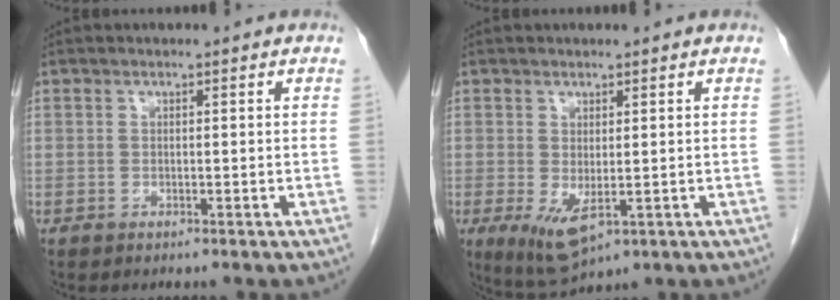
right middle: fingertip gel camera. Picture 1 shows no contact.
{"total": 5.6, "force": [-1.2, 2.2, 5.0], "torque": [-0.095, -0.016, -0.002]}